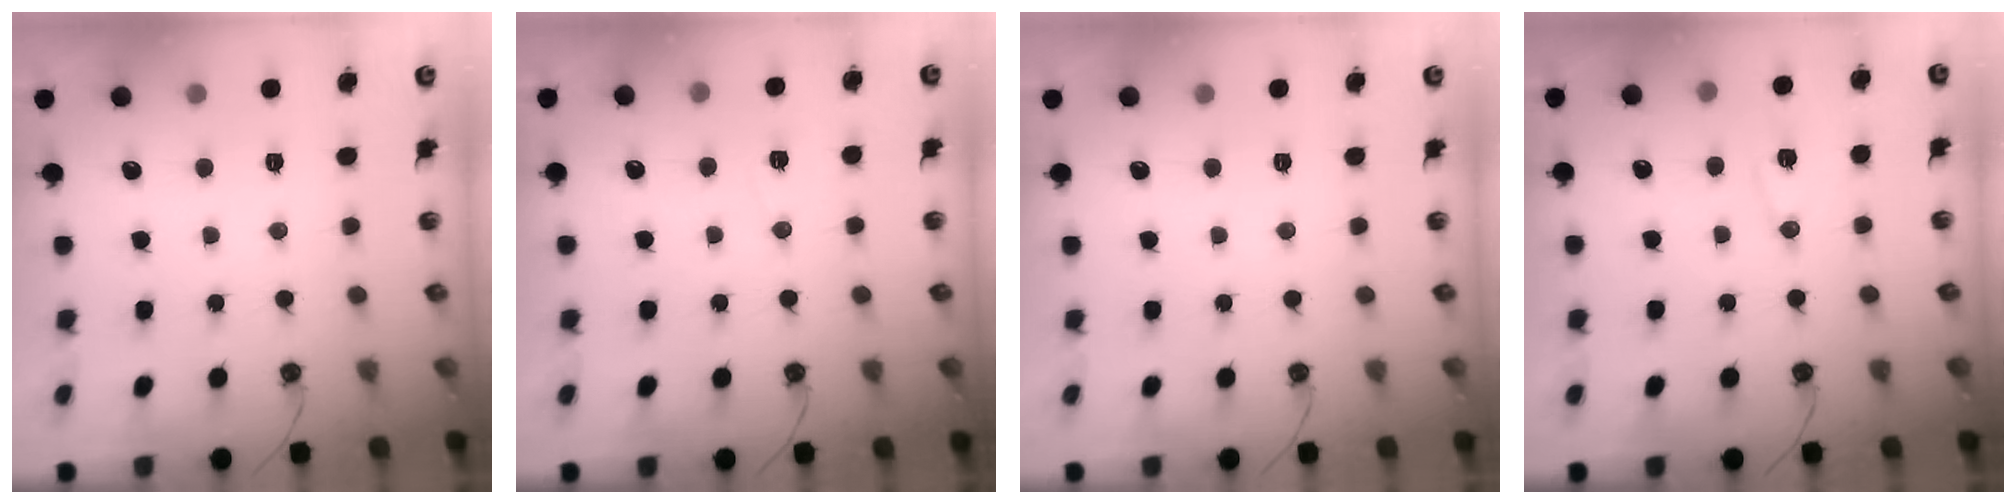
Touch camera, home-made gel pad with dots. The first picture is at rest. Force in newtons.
{"total": 5.0, "press": 4.9, "slide": 0.5}
{"total": 0.0}
{"total": 7.8, "press": 7.4, "slide": 2.5}